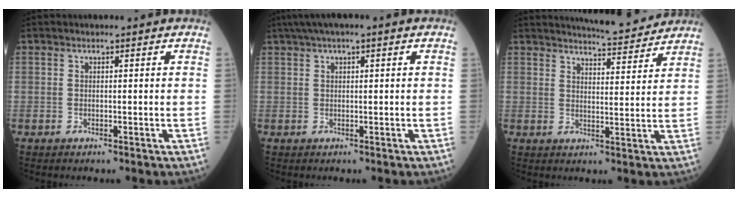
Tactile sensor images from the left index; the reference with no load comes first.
{"total": 4.9, "force": [2.7, 0.6, 4.1], "torque": [-0.076, 0.031, 0.046]}
{"total": 8.5, "force": [8.3, 0.4, 2.1], "torque": [-0.039, 0.001, 0.111]}